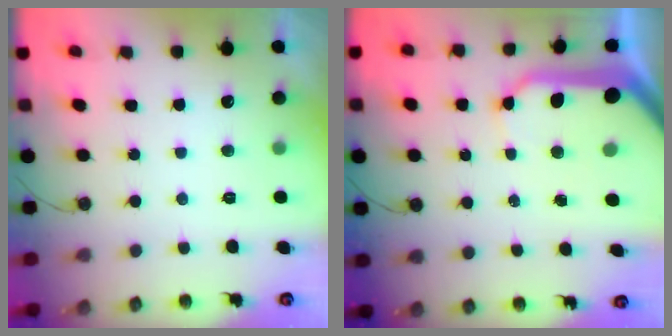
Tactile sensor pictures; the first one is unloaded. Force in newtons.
{"total": 18.2, "press": 18.1, "slide": 2.2}